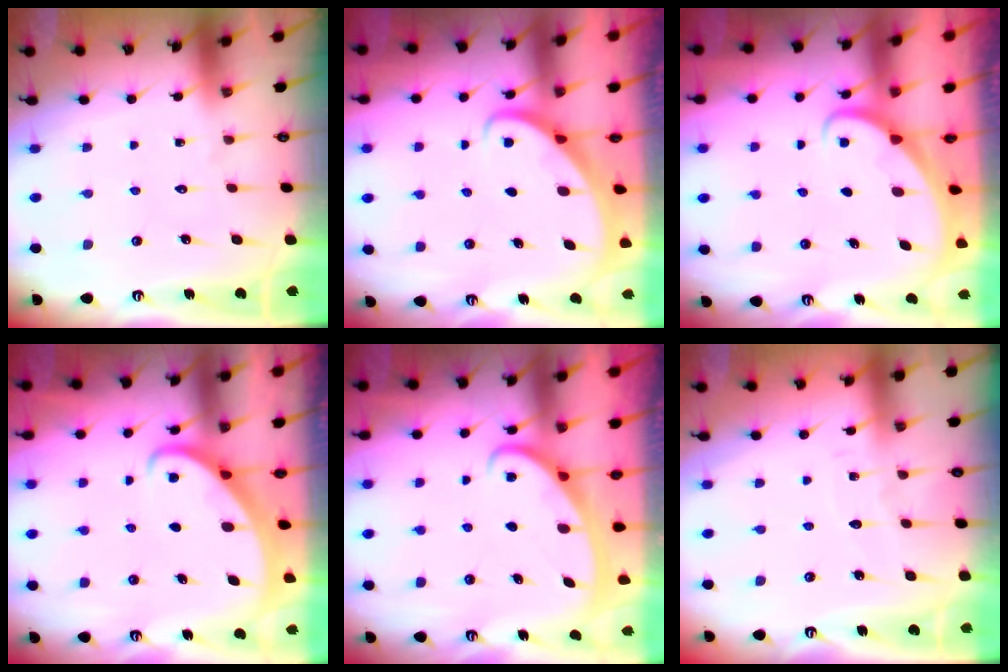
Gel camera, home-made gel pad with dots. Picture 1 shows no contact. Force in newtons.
{"total": 2.7, "press": 2.7, "slide": 0.2}
{"total": 1.9, "press": 1.9, "slide": 0.1}
{"total": 2.0, "press": 2.0, "slide": 0.2}
{"total": 2.6, "press": 2.6, "slide": 0.4}
{"total": 2.2, "press": 2.2, "slide": 0.2}